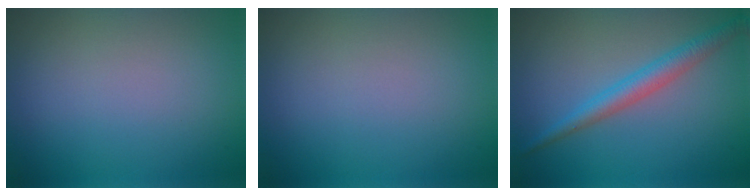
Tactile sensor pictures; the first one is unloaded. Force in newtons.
{"total": 0.0}
{"total": 2.9, "press": 2.9, "slide": 0.1}